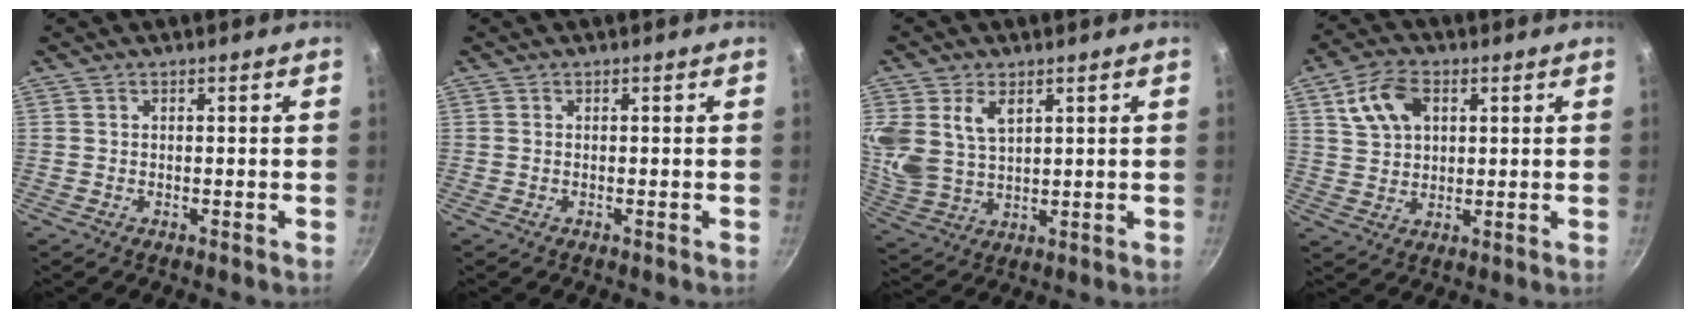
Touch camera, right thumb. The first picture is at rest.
{"total": 0.0}
{"total": 11.6, "force": [4.6, 7.6, 7.4], "torque": [-0.150, -0.019, 0.101]}
{"total": 9.3, "force": [3.4, 6.1, 6.2], "torque": [-0.104, 0.003, 0.062]}